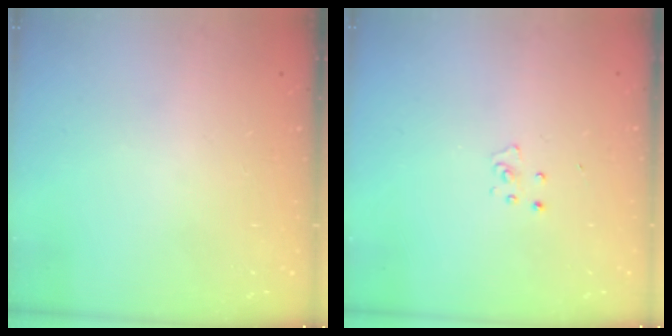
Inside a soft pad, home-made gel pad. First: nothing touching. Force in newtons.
{"total": 2.6, "press": 2.6, "slide": 0.2}